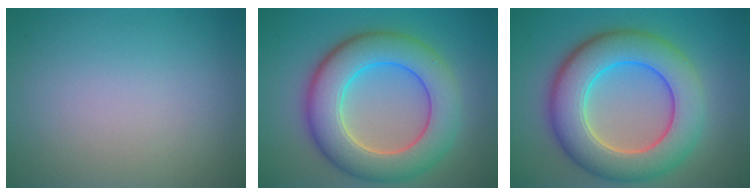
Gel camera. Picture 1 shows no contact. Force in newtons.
{"total": 9.3, "press": 9.2, "slide": 0.4}
{"total": 9.8, "press": 9.8, "slide": 0.4}